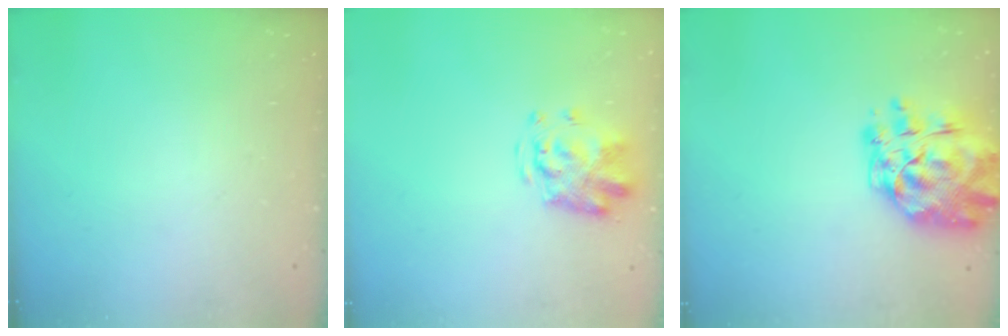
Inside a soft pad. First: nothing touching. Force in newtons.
{"total": 4.3, "press": 4.1, "slide": 1.3}
{"total": 16.1, "press": 15.1, "slide": 5.6}